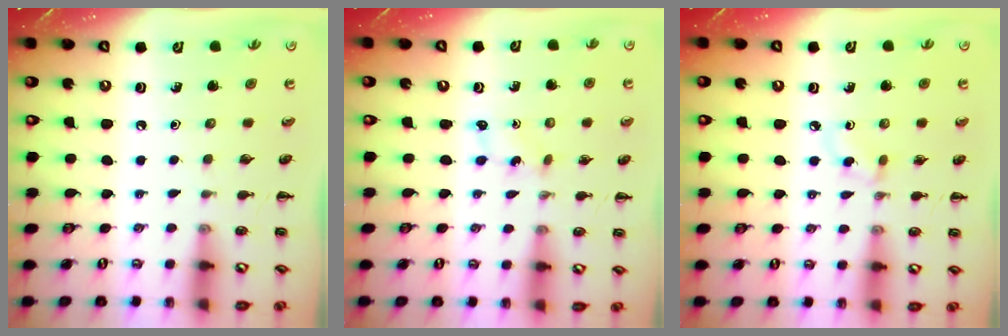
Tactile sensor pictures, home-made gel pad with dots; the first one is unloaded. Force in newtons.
{"total": 1.0, "press": 0.9, "slide": 0.4}
{"total": 3.0, "press": 2.7, "slide": 1.4}